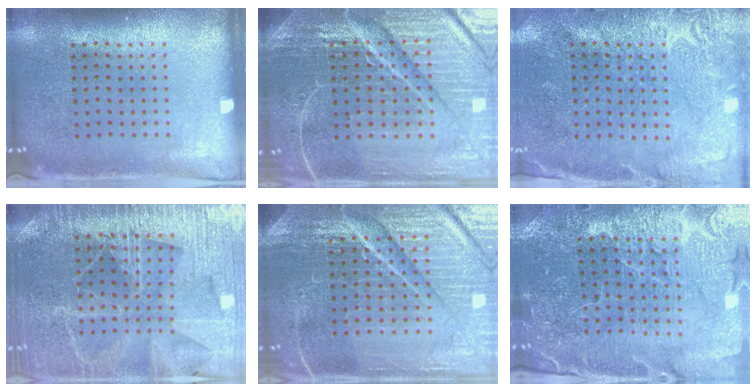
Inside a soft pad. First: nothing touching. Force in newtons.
{"total": 6.4, "press": 5.7, "slide": 3.0}
{"total": 2.8, "press": 2.8, "slide": 0.3}
{"total": 4.7, "press": 4.3, "slide": 1.8}
{"total": 6.1, "press": 5.5, "slide": 2.7}
{"total": 3.7, "press": 3.7, "slide": 0.5}